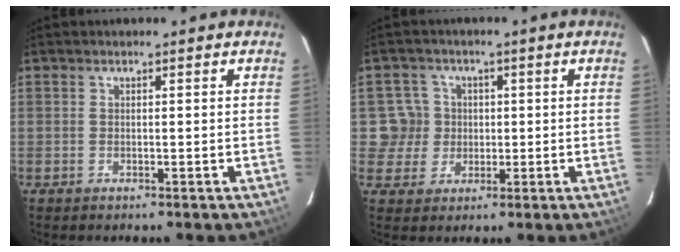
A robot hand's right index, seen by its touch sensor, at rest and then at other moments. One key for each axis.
{"total": 5.6, "fx": 0.2, "fy": 5.5, "fz": 0.3, "tx": 0.000, "ty": 0.014, "tz": 0.003}